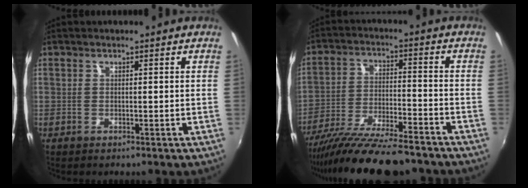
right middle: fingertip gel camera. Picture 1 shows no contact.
{"total": 18.0, "force": [-15.2, 2.8, 9.1], "torque": [-0.179, -0.041, -0.249]}